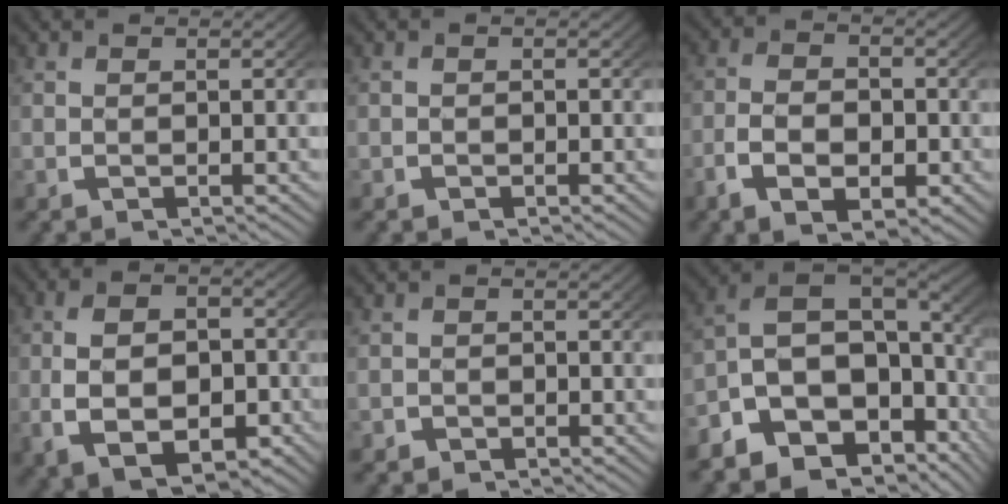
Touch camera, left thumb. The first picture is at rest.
{"total": 0.6, "force": [-0.3, 0.5, 0.0], "torque": [0.002, -0.004, -0.008]}
{"total": 5.1, "force": [-1.4, 3.2, 3.7], "torque": [-0.068, -0.014, -0.023]}
{"total": 8.8, "force": [-1.7, 5.8, 6.3], "torque": [-0.120, -0.031, -0.012]}
{"total": 1.4, "force": [-1.0, 1.0, -0.1], "torque": [0.006, -0.007, -0.019]}
{"total": 15.4, "force": [-2.8, 11.0, 10.3], "torque": [-0.212, -0.044, -0.036]}